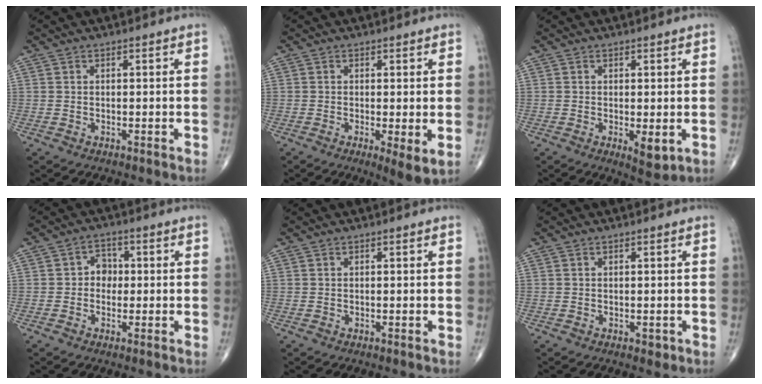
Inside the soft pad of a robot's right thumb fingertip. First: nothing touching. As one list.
[{"total": 4.4, "force": [-0.6, 1.1, 4.2], "torque": [-0.073, -0.017, -0.014]}, {"total": 3.9, "force": [-0.7, 1.4, 3.5], "torque": [-0.052, -0.013, -0.007]}, {"total": 3.8, "force": [-0.1, 3.2, 2.0], "torque": [-0.004, 0.011, -0.011]}, {"total": 0.0}, {"total": 1.1, "force": [-0.3, 0.7, 0.8], "torque": [-0.004, -0.001, -0.003]}]